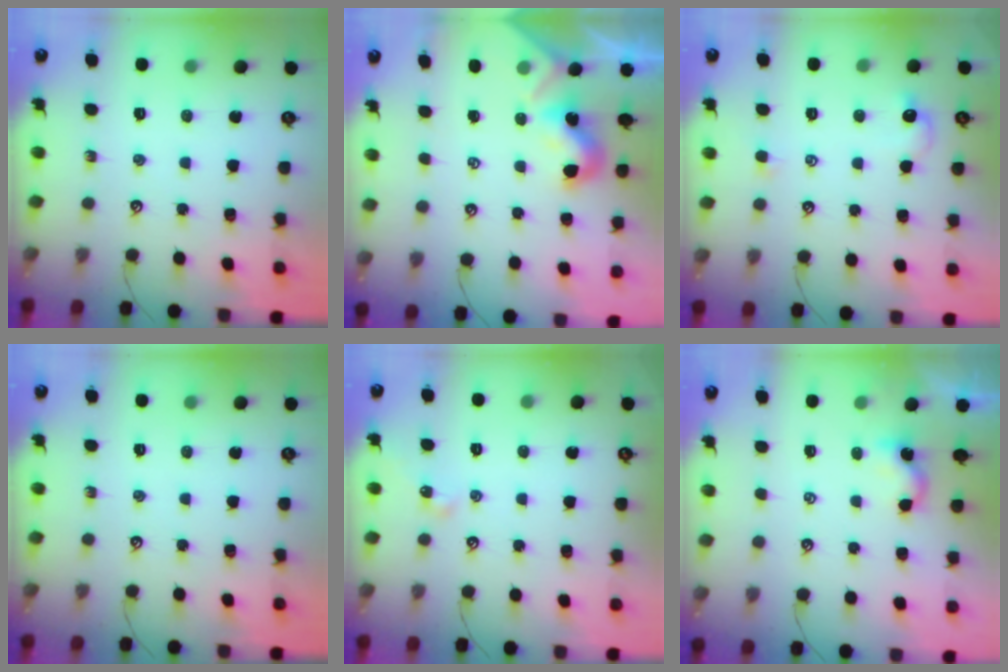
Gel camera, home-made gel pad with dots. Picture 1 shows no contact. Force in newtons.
{"total": 1.8, "press": 1.8, "slide": 0.4}
{"total": 1.4, "press": 1.2, "slide": 0.6}
{"total": 0.0}
{"total": 5.2, "press": 5.1, "slide": 0.7}
{"total": 1.9, "press": 1.9, "slide": 0.3}